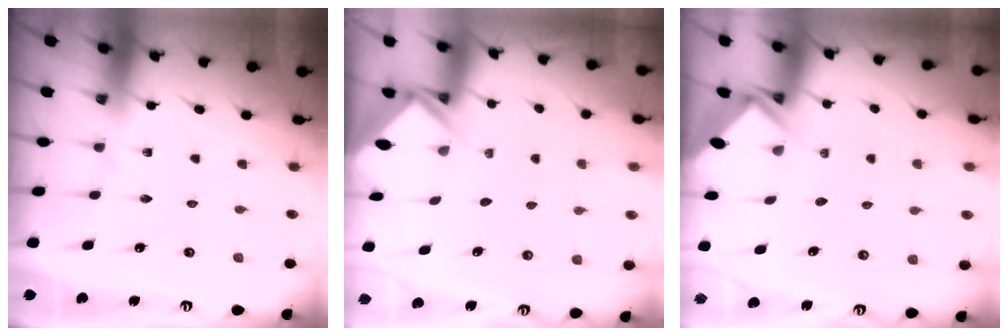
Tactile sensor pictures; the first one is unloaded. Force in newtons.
{"total": 2.4, "press": 2.4, "slide": 0.2}
{"total": 2.7, "press": 2.7, "slide": 0.2}